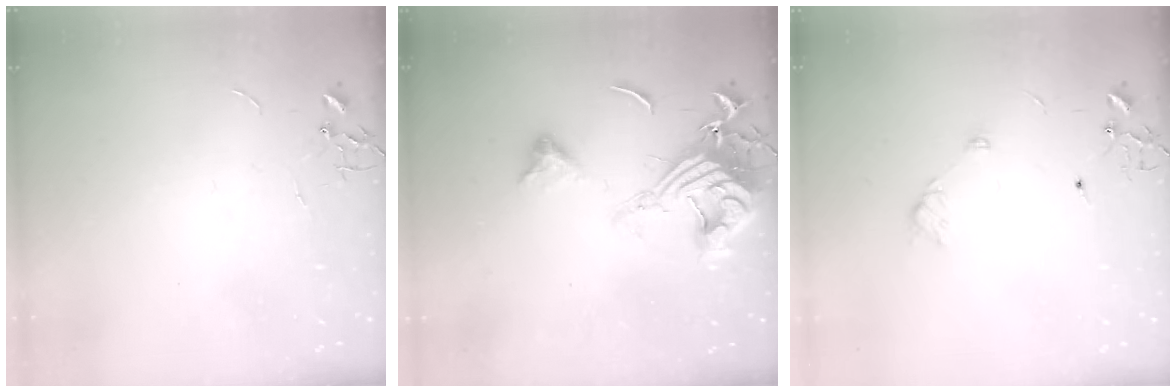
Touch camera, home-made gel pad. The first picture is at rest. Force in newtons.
{"total": 17.4, "press": 17.3, "slide": 2.0}
{"total": 6.2, "press": 6.1, "slide": 0.8}